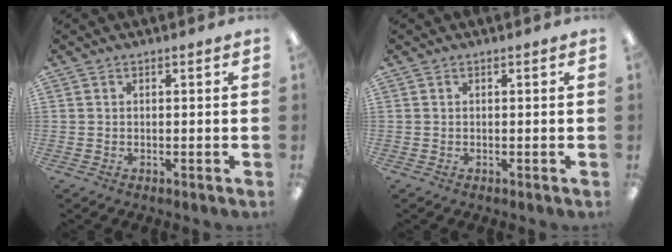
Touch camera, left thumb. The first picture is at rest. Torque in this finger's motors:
{"motor_torque": [0.00, 0.00, 0.13, -0.13, 0.00]}